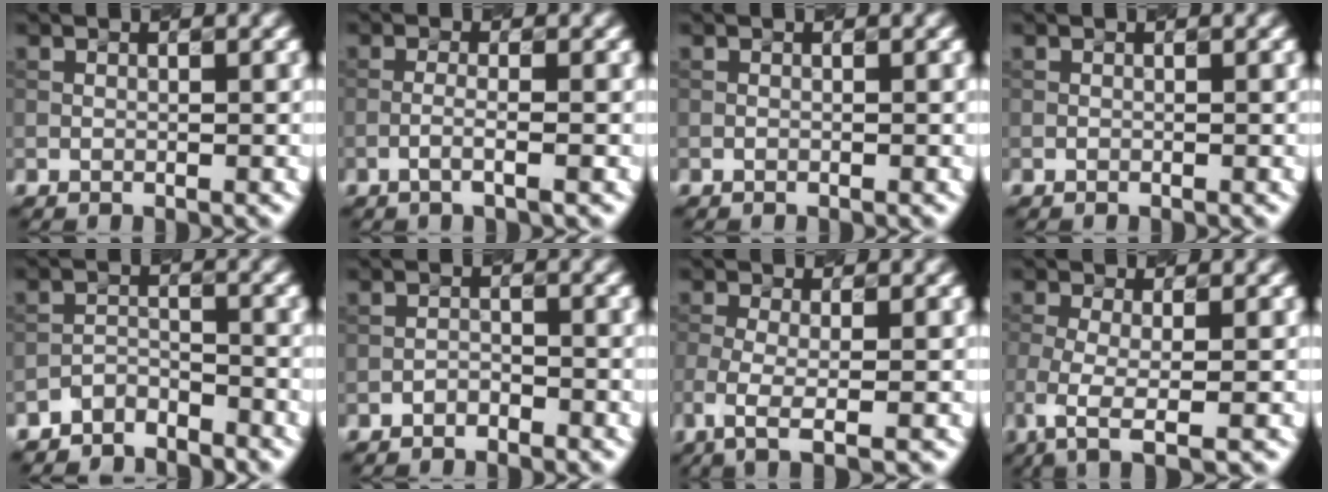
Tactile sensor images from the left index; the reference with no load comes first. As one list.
[{"total": 1.5, "force": [-0.8, 0.2, 1.3], "torque": [-0.022, 0.012, -0.021]}, {"total": 0.0}, {"total": 0.0}, {"total": 3.0, "force": [-2.9, 0.6, -0.1], "torque": [0.002, 0.004, -0.063]}, {"total": 1.1, "force": [-1.0, 0.3, 0.1], "torque": [-0.003, 0.005, -0.020]}, {"total": 3.7, "force": [-1.6, 1.2, 3.1], "torque": [-0.068, -0.005, -0.035]}, {"total": 4.1, "force": [-1.8, 1.3, 3.4], "torque": [-0.074, -0.004, -0.039]}]